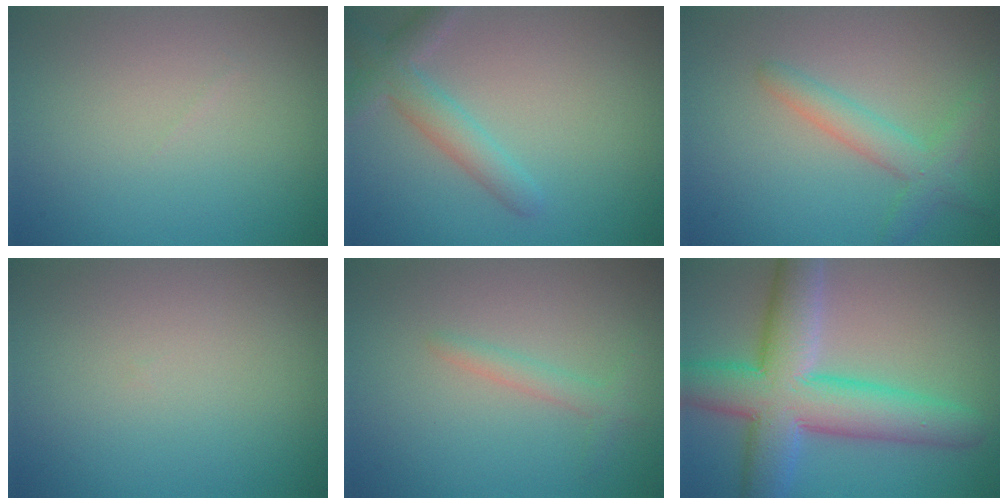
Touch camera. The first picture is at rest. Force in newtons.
{"total": 3.3, "press": 3.3, "slide": 0.2}
{"total": 2.8, "press": 2.8, "slide": 0.1}
{"total": 0.0}
{"total": 1.4, "press": 1.4, "slide": 0.1}
{"total": 10.0, "press": 10.0, "slide": 0.5}